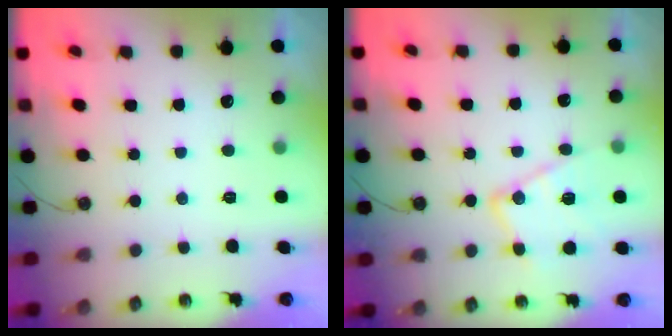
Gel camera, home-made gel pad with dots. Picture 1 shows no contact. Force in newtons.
{"total": 14.7, "press": 14.6, "slide": 1.3}